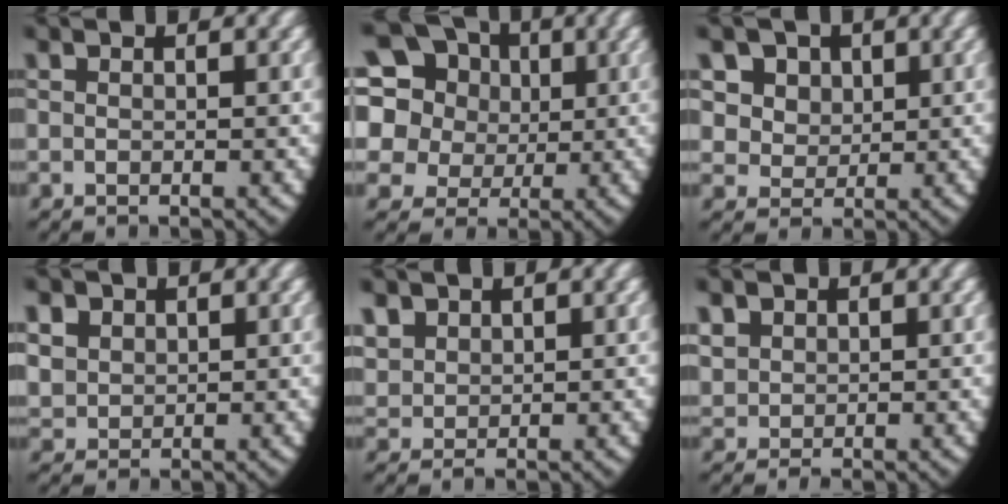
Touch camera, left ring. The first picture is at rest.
{"total": 16.6, "force": [4.3, 14.1, 7.5], "torque": [-0.180, -0.014, 0.056]}
{"total": 9.0, "force": [2.2, 7.9, 3.6], "torque": [-0.111, -0.012, 0.033]}
{"total": 3.5, "force": [1.2, 3.0, 1.4], "torque": [-0.045, -0.008, 0.034]}
{"total": 2.5, "force": [1.4, 1.9, 1.0], "torque": [-0.032, -0.008, 0.038]}
{"total": 2.5, "force": [1.1, 2.0, 1.0], "torque": [-0.037, -0.009, 0.031]}